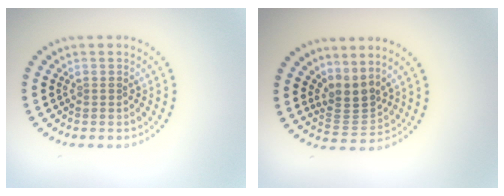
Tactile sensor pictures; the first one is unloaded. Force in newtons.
{"total": 2.8, "press": 2.0, "slide": 2.0}